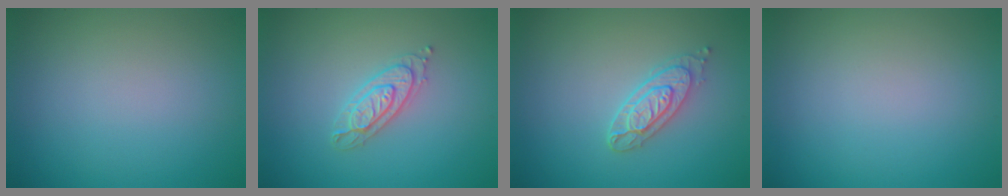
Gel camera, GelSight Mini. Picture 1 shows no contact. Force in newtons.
{"total": 2.3, "press": 2.3, "slide": 0.4}
{"total": 2.9, "press": 2.5, "slide": 1.5}
{"total": 0.0}